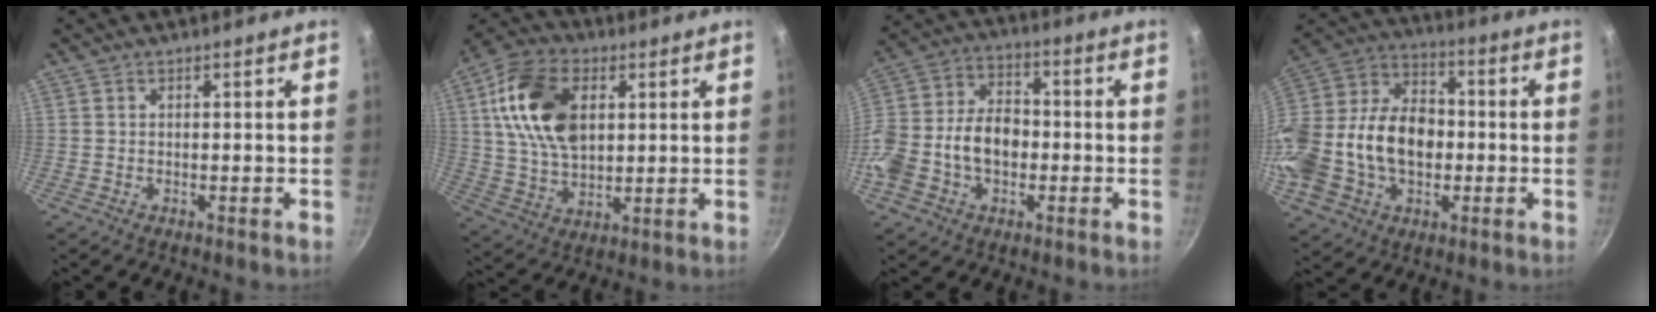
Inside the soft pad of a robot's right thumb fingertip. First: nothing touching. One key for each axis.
{"total": 17.0, "fx": 4.5, "fy": 10.6, "fz": 12.6, "tx": -0.220, "ty": 0.000, "tz": 0.082}
{"total": 16.3, "fx": -3.0, "fy": 11.2, "fz": 11.5, "tx": -0.232, "ty": 0.036, "tz": -0.058}
{"total": 26.4, "fx": -3.4, "fy": 18.3, "fz": 18.7, "tx": -0.405, "ty": 0.028, "tz": -0.051}